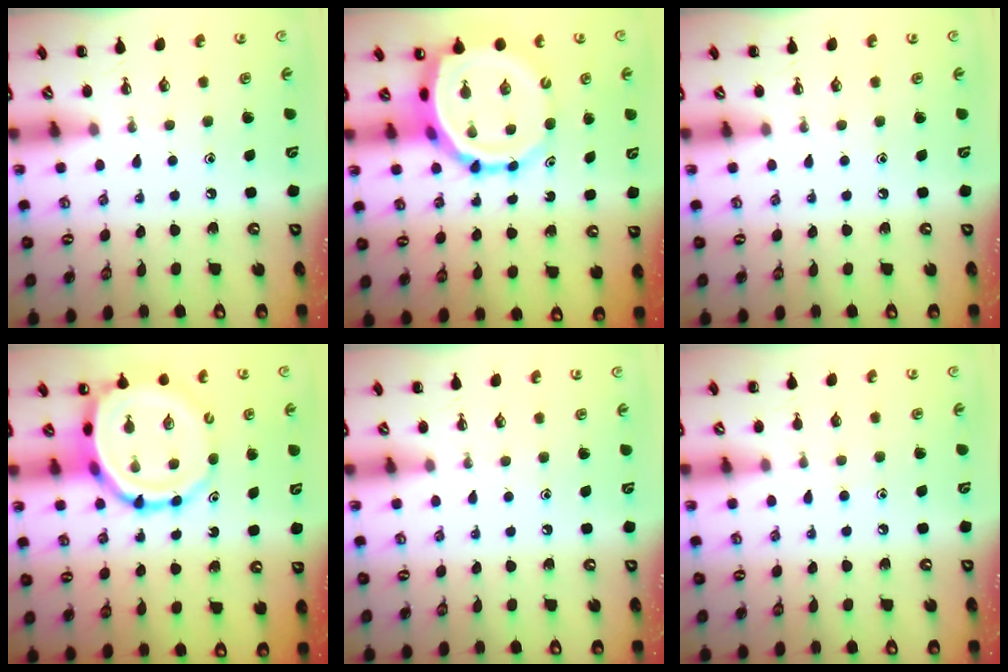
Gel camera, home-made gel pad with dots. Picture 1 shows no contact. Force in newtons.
{"total": 10.8, "press": 10.4, "slide": 3.0}
{"total": 0.0}
{"total": 12.8, "press": 12.4, "slide": 3.3}
{"total": 0.0}
{"total": 3.1, "press": 2.9, "slide": 1.1}